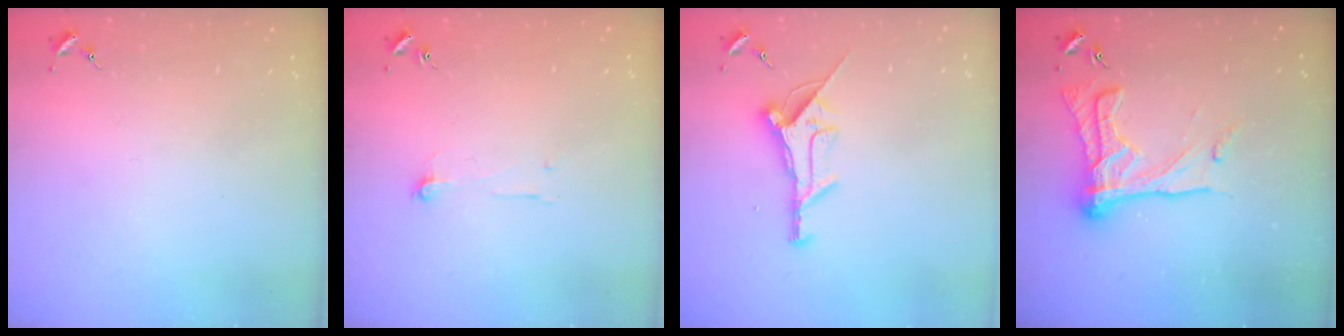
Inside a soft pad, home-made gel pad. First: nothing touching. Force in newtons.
{"total": 4.7, "press": 4.7, "slide": 0.4}
{"total": 11.7, "press": 11.7, "slide": 0.3}
{"total": 19.1, "press": 19.0, "slide": 1.7}